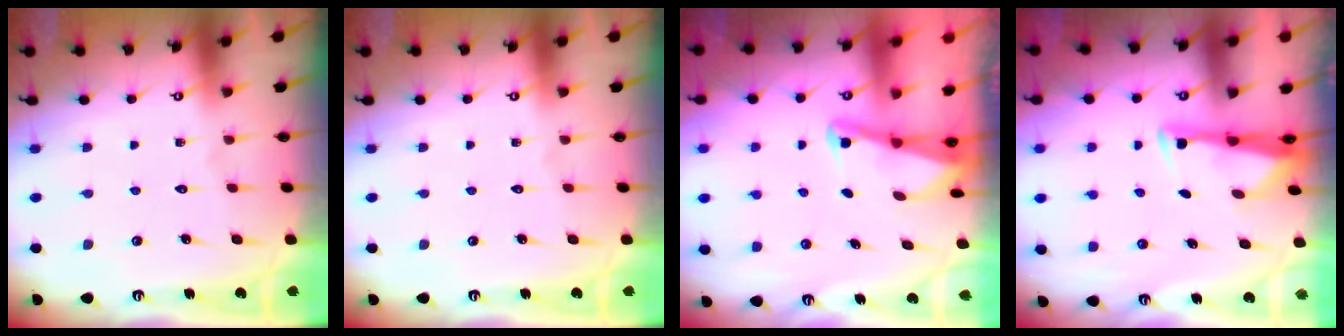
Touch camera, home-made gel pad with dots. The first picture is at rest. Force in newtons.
{"total": 0.0}
{"total": 2.0, "press": 2.0, "slide": 0.4}
{"total": 3.2, "press": 3.1, "slide": 0.8}